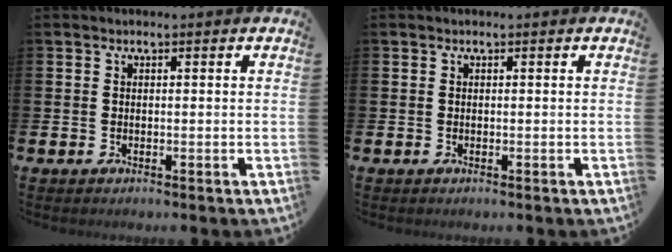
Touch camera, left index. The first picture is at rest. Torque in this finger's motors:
{"motor_torque": [-0.15, 0.16, -0.03, -0.01]}